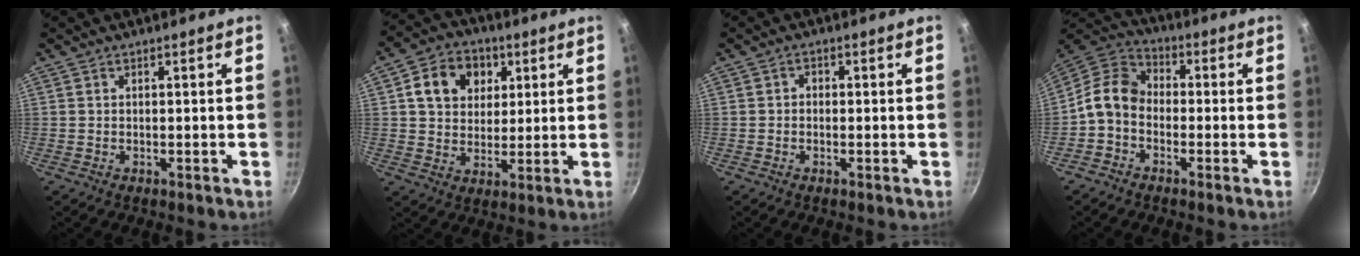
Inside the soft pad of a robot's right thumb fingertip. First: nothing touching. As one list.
[{"total": 11.4, "force": [3.8, 9.1, 5.7], "torque": [-0.068, 0.002, 0.056]}, {"total": 1.3, "force": [-0.3, 1.1, 0.6], "torque": [-0.007, 0.006, -0.007]}, {"total": 9.1, "force": [-2.2, 6.9, 5.5], "torque": [-0.089, 0.045, -0.067]}]